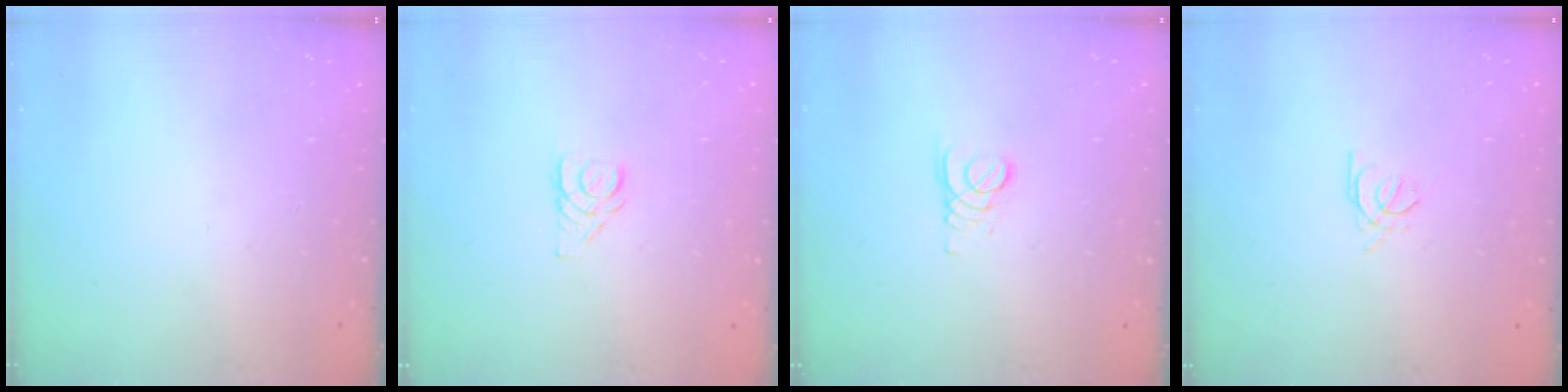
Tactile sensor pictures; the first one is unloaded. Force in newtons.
{"total": 2.9, "press": 2.9, "slide": 0.3}
{"total": 2.4, "press": 2.4, "slide": 0.2}
{"total": 1.4, "press": 1.3, "slide": 0.3}